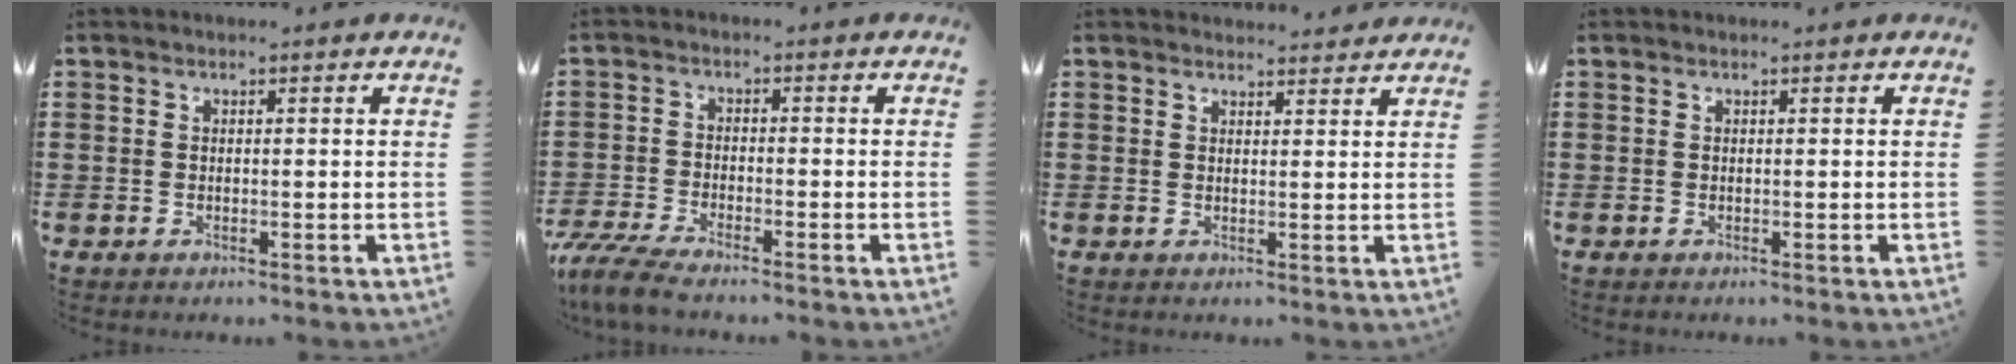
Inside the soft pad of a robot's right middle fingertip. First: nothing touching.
{"total": 5.0, "force": [-4.5, 0.6, 2.0], "torque": [-0.061, -0.013, -0.095]}
{"total": 1.9, "force": [1.9, 0.3, 0.1], "torque": [0.001, -0.001, 0.036]}
{"total": 0.0}